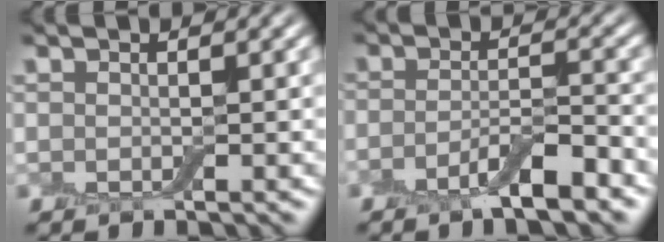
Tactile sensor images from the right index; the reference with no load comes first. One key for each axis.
{"total": 4.0, "fx": -2.5, "fy": 0.9, "fz": 3.0, "tx": -0.054, "ty": 0.003, "tz": -0.052}